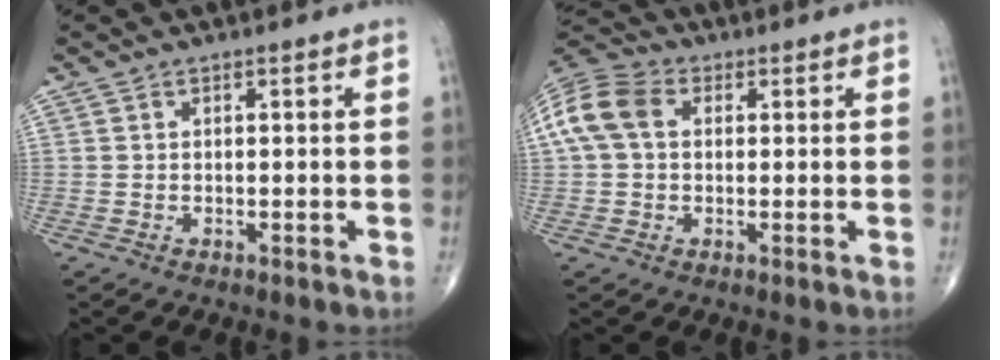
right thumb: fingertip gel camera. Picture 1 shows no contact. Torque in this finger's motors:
{"motor_torque": [0.07, 0.06, 0.30, 0.15, 0.09]}